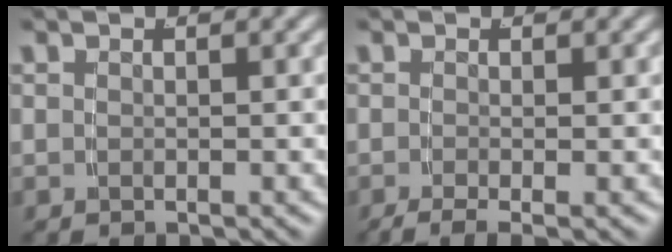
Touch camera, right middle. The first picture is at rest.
{"total": 2.4, "force": [-1.9, 0.3, 1.4], "torque": [-0.023, -0.011, -0.026]}